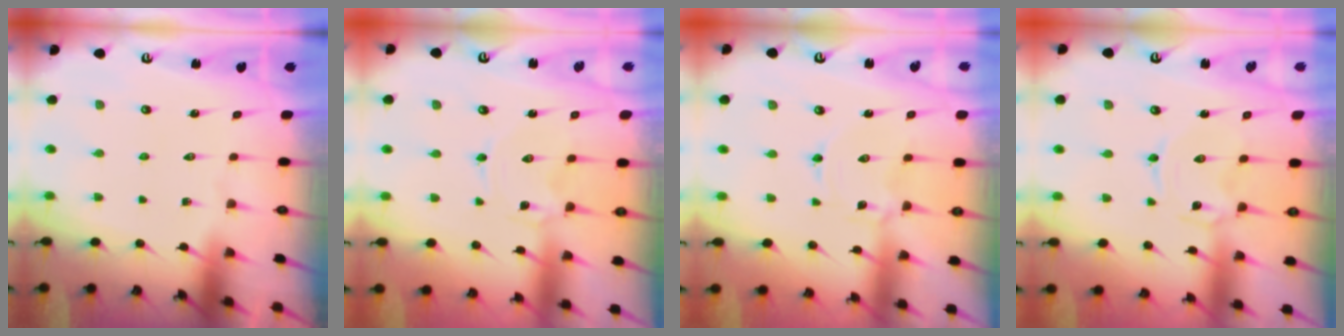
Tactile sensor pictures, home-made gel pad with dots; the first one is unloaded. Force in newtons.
{"total": 0.0}
{"total": 0.8, "press": 0.8, "slide": 0.2}
{"total": 1.4, "press": 1.4, "slide": 0.2}